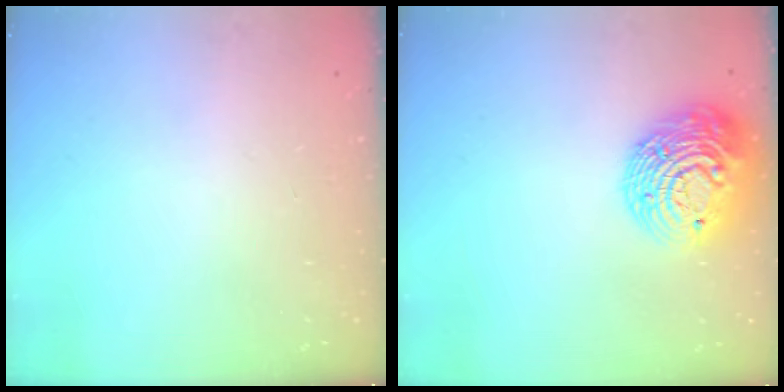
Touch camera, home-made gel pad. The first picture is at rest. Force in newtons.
{"total": 16.8, "press": 16.7, "slide": 1.3}